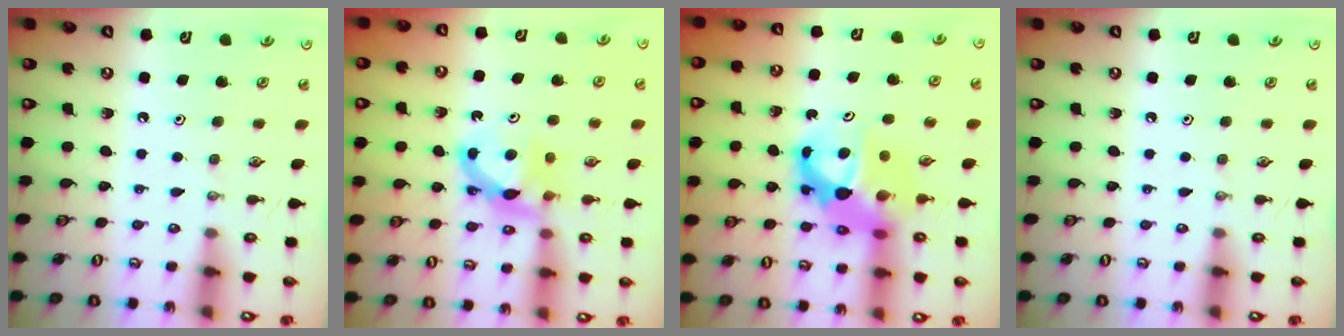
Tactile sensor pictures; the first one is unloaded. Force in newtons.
{"total": 7.8, "press": 7.8, "slide": 0.4}
{"total": 9.5, "press": 9.5, "slide": 0.7}
{"total": 0.0}